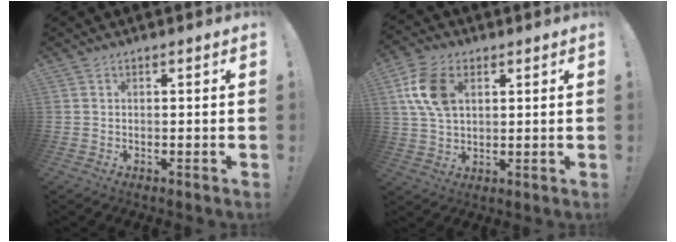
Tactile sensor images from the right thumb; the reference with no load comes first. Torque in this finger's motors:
{"motor_torque": [0.33, 0.33, 0.14, 0.14, 0.04]}